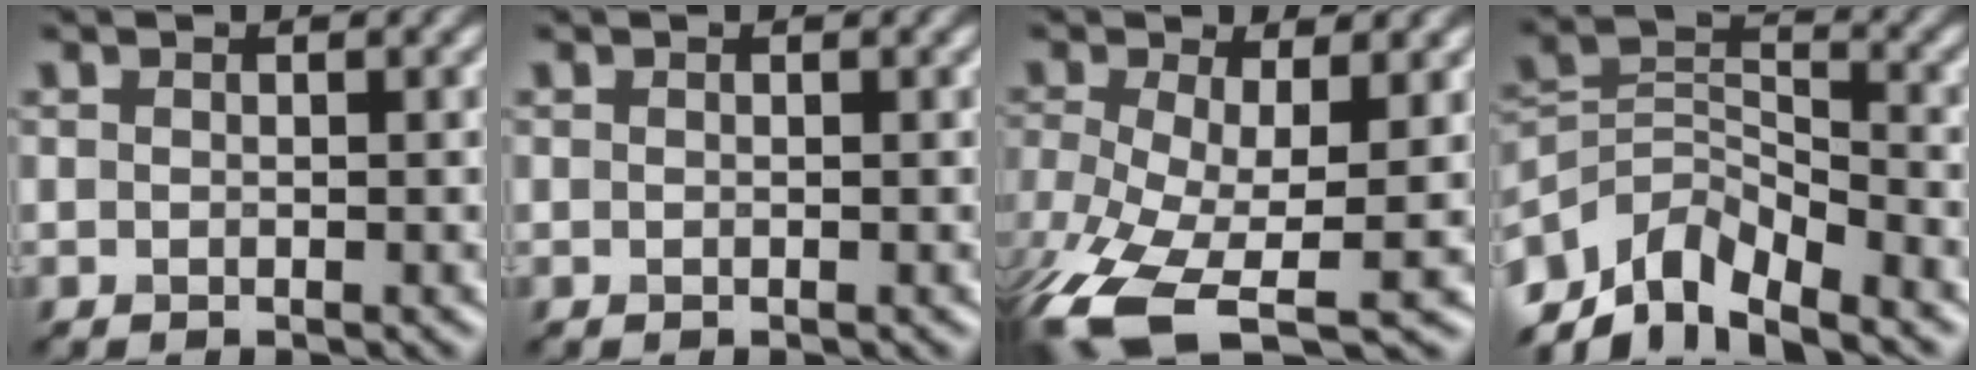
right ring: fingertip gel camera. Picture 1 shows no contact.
{"total": 0.0}
{"total": 10.8, "force": [-4.8, 4.2, 8.6], "torque": [-0.197, -0.039, -0.087]}
{"total": 7.5, "force": [-5.7, 3.2, 3.7], "torque": [-0.055, -0.003, -0.119]}